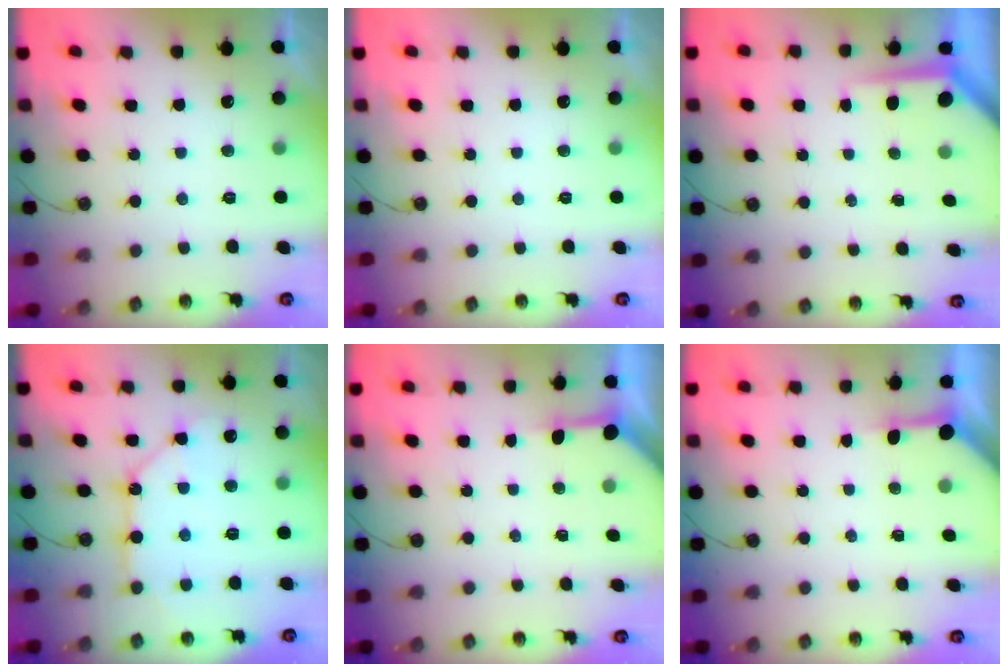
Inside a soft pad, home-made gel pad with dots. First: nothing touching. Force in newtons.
{"total": 0.0}
{"total": 3.9, "press": 3.9, "slide": 0.3}
{"total": 9.9, "press": 9.8, "slide": 0.9}
{"total": 3.5, "press": 3.5, "slide": 0.5}
{"total": 3.4, "press": 3.4, "slide": 0.5}